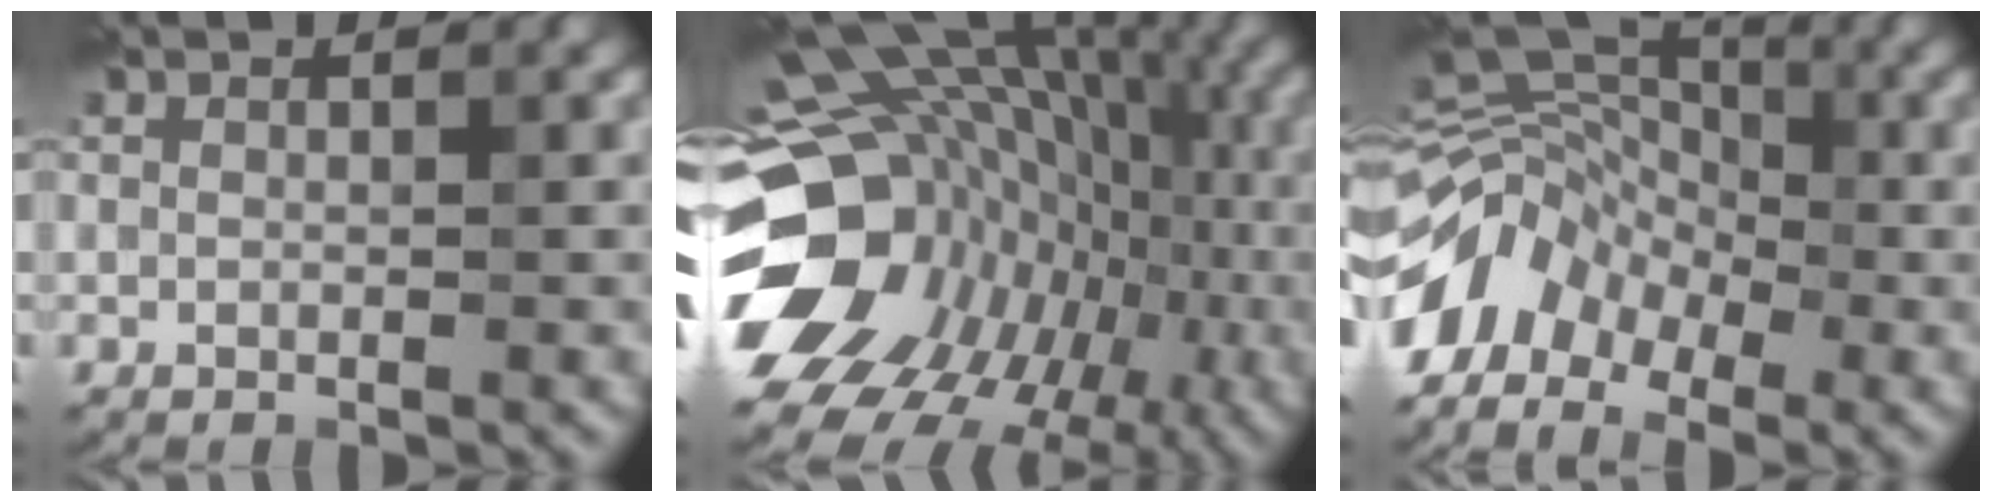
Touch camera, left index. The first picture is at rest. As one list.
[{"total": 17.9, "force": [-3.5, 13.2, 11.7], "torque": [-0.186, 0.006, -0.028]}, {"total": 6.9, "force": [-3.6, 4.8, 3.4], "torque": [-0.064, 0.002, -0.086]}]